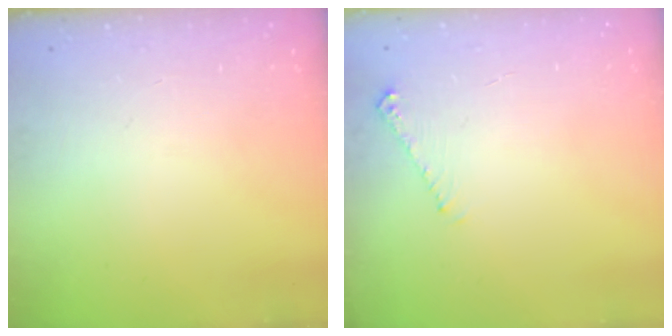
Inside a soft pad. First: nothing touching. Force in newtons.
{"total": 4.7, "press": 4.7, "slide": 0.7}